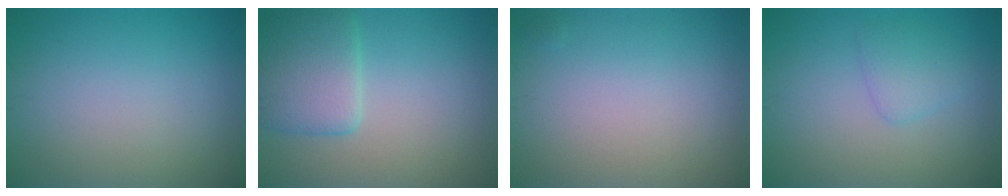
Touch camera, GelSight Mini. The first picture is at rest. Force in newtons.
{"total": 4.4, "press": 4.4, "slide": 0.2}
{"total": 0.0}
{"total": 1.9, "press": 1.9, "slide": 0.2}